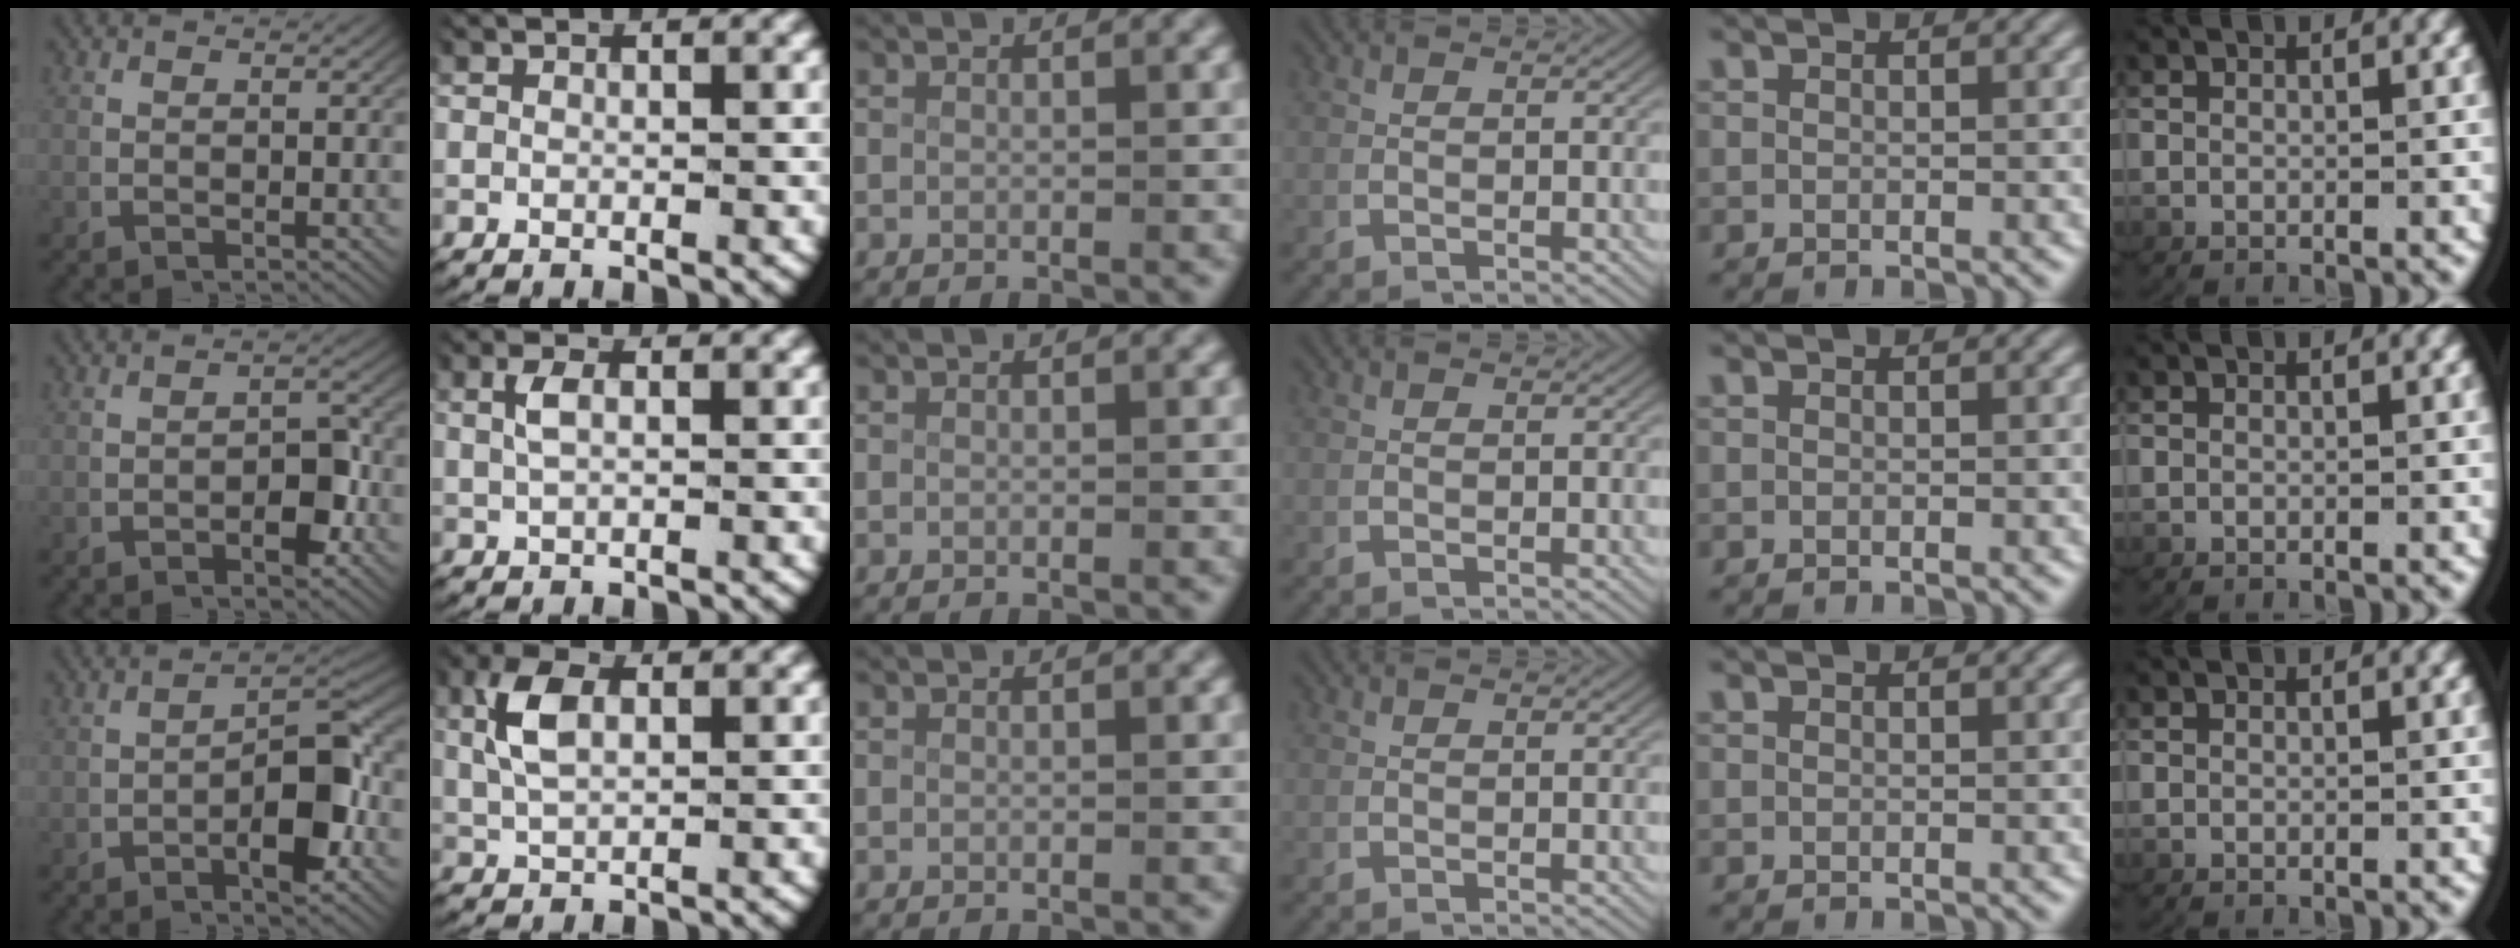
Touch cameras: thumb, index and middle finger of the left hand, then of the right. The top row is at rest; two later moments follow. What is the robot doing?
{"motion": "lift_and_place", "object": "key"}